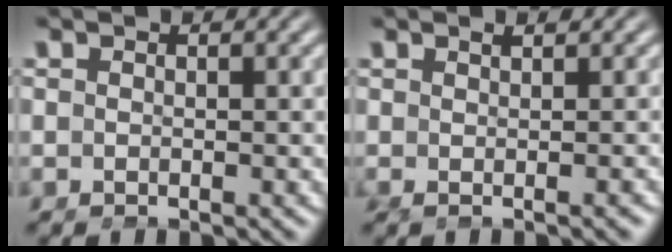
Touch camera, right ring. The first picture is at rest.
{"total": 1.7, "force": [-0.6, -0.9, 1.3], "torque": [-0.011, 0.008, -0.001]}